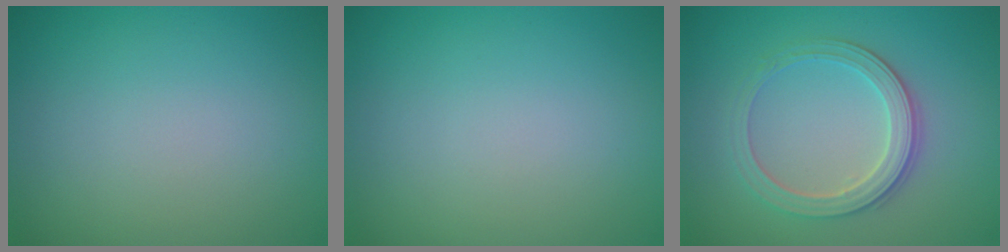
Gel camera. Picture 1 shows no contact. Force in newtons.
{"total": 0.0}
{"total": 3.5, "press": 3.2, "slide": 1.5}